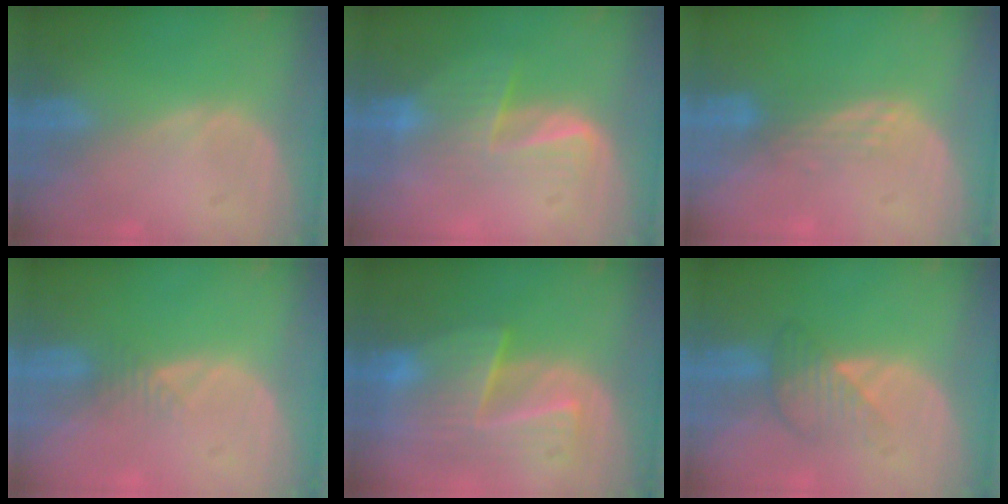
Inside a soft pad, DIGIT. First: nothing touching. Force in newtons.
{"total": 5.9, "press": 5.6, "slide": 1.9}
{"total": 3.0, "press": 2.5, "slide": 1.7}
{"total": 1.6, "press": 1.4, "slide": 0.9}
{"total": 8.8, "press": 8.3, "slide": 2.9}
{"total": 4.1, "press": 4.1, "slide": 0.0}